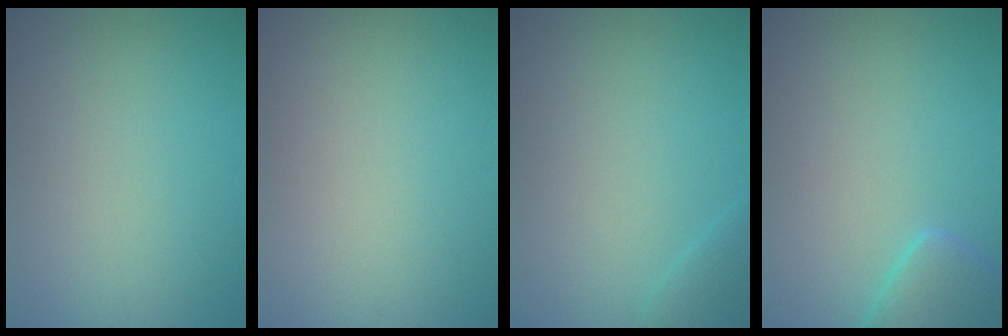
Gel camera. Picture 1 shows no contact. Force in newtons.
{"total": 0.0}
{"total": 1.3, "press": 1.3, "slide": 0.1}
{"total": 2.4, "press": 2.4, "slide": 0.3}